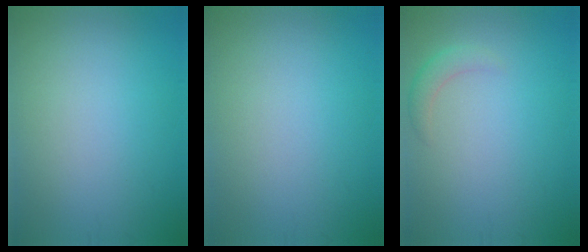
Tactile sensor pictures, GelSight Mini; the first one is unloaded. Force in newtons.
{"total": 0.0}
{"total": 1.5, "press": 1.5, "slide": 0.1}